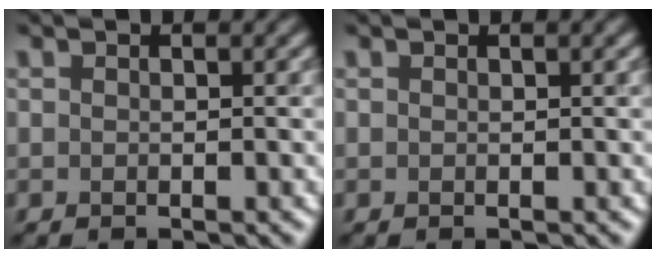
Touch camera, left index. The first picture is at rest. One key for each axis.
{"total": 0.0}